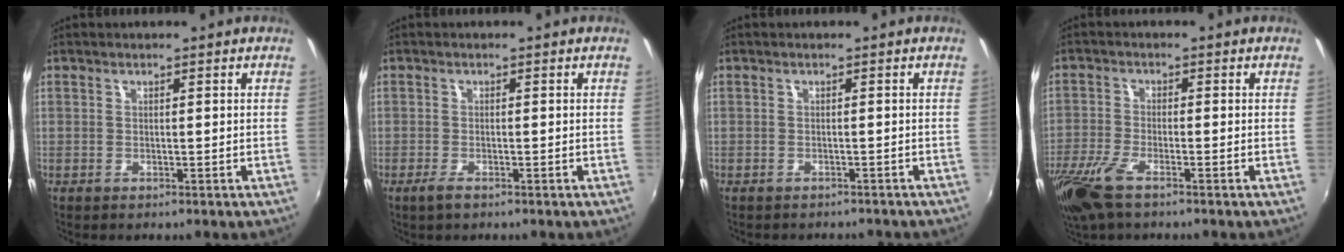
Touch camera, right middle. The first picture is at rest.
{"total": 1.9, "force": [-1.4, 0.5, 1.2], "torque": [-0.030, -0.005, -0.028]}
{"total": 3.7, "force": [-3.3, 1.1, 1.0], "torque": [-0.025, -0.013, -0.044]}
{"total": 9.8, "force": [-6.5, 2.9, 6.8], "torque": [-0.165, -0.034, -0.131]}